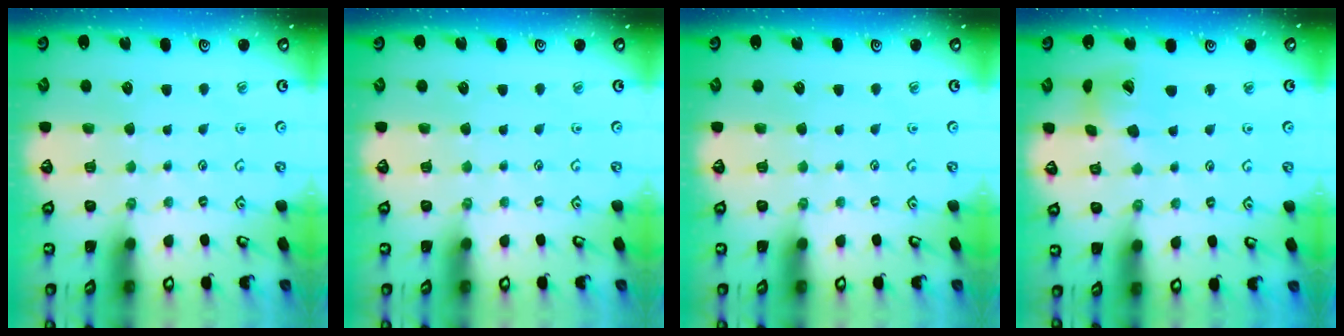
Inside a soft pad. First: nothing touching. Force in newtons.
{"total": 0.0}
{"total": 0.0}
{"total": 9.0, "press": 8.9, "slide": 1.3}